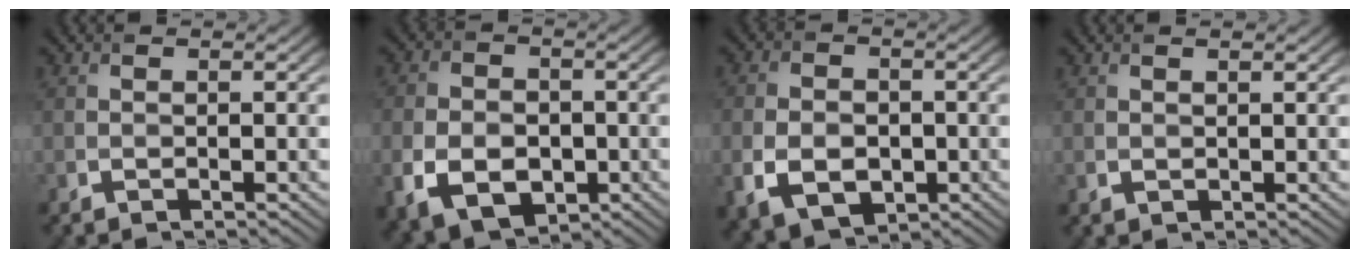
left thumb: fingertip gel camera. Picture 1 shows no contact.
{"total": 8.5, "force": [-2.7, 6.1, 5.4], "torque": [-0.111, -0.023, -0.051]}
{"total": 7.2, "force": [-2.1, 5.1, 4.6], "torque": [-0.091, -0.018, -0.038]}
{"total": 0.8, "force": [0.6, 0.2, 0.5], "torque": [-0.013, 0.000, 0.014]}